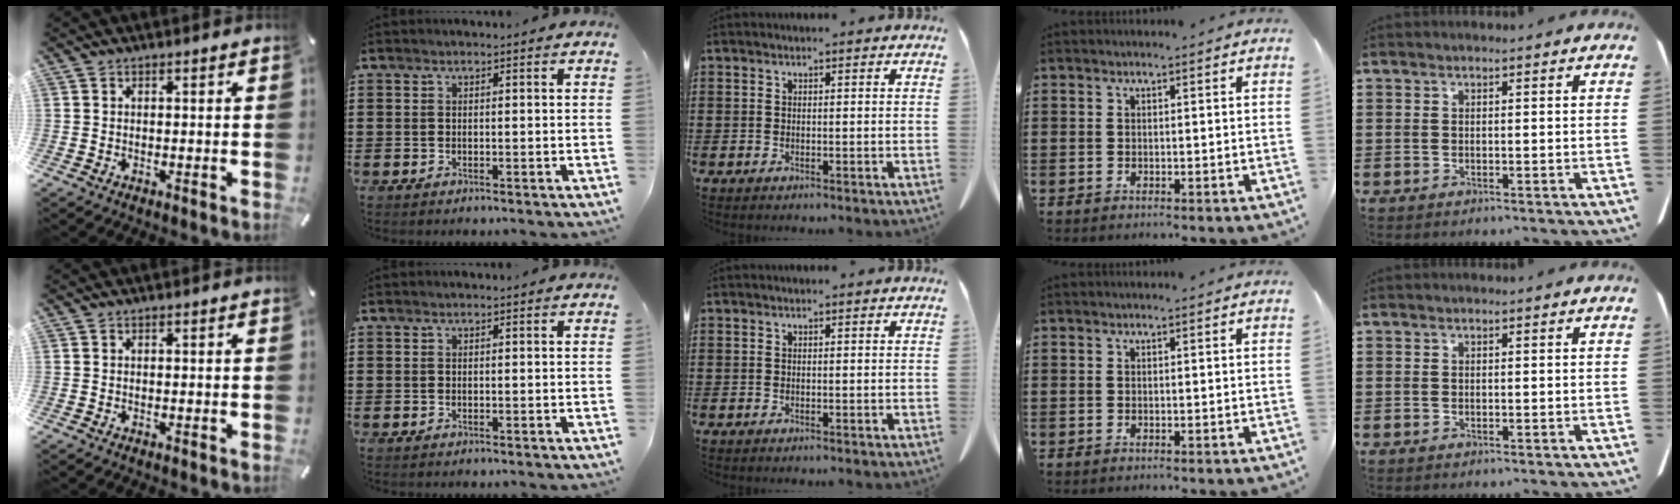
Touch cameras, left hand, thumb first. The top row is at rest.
{}